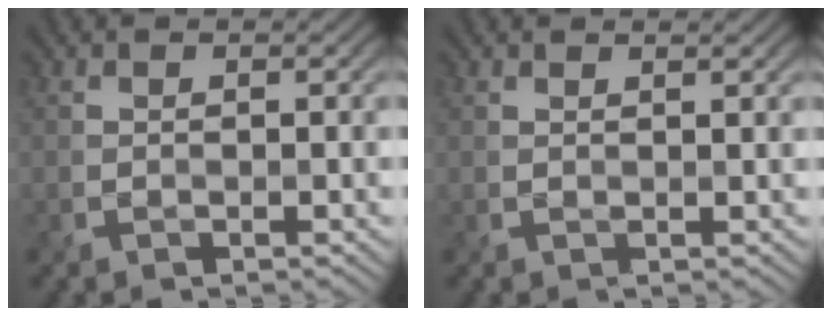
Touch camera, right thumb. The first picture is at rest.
{"total": 0.9, "force": [0.9, -0.1, 0.3], "torque": [-0.011, -0.003, 0.019]}